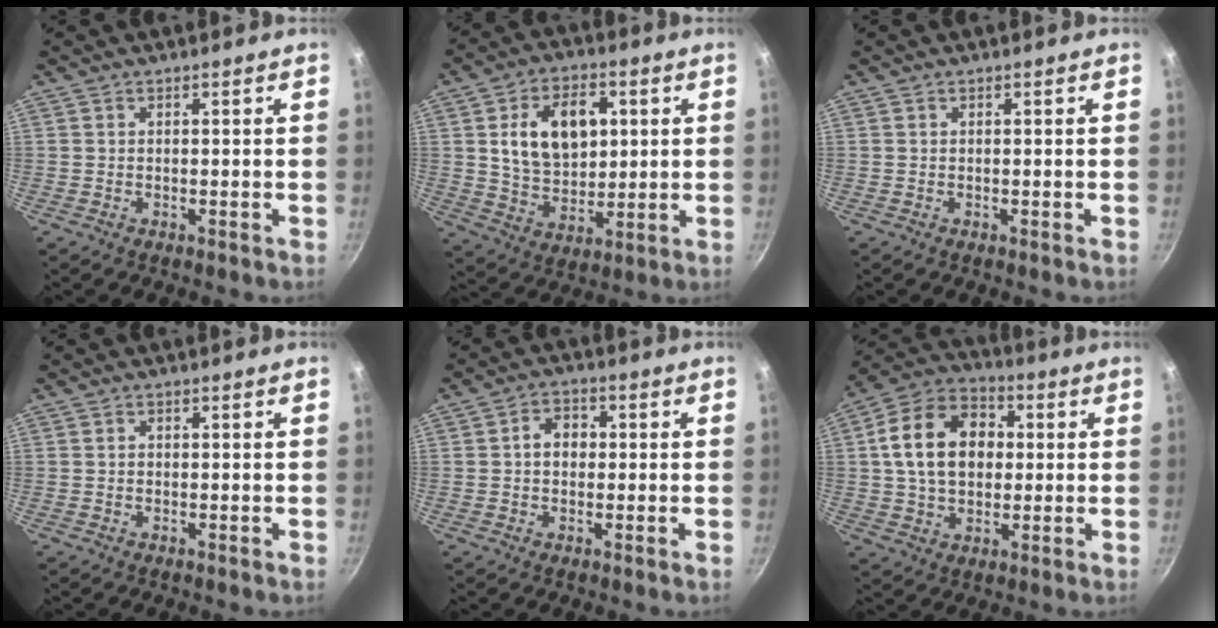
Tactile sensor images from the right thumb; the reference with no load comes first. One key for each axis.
{"total": 14.7, "fx": 3.2, "fy": 10.1, "fz": 10.3, "tx": -0.141, "ty": -0.006, "tz": 0.057}
{"total": 0.0}
{"total": 0.6, "fx": -0.1, "fy": 0.6, "fz": 0.2, "tx": -0.003, "ty": 0.003, "tz": -0.003}
{"total": 5.1, "fx": 0.2, "fy": 4.0, "fz": 3.1, "tx": -0.023, "ty": 0.014, "tz": -0.003}
{"total": 16.4, "fx": 2.0, "fy": 12.0, "fz": 11.1, "tx": -0.160, "ty": 0.025, "tz": 0.021}